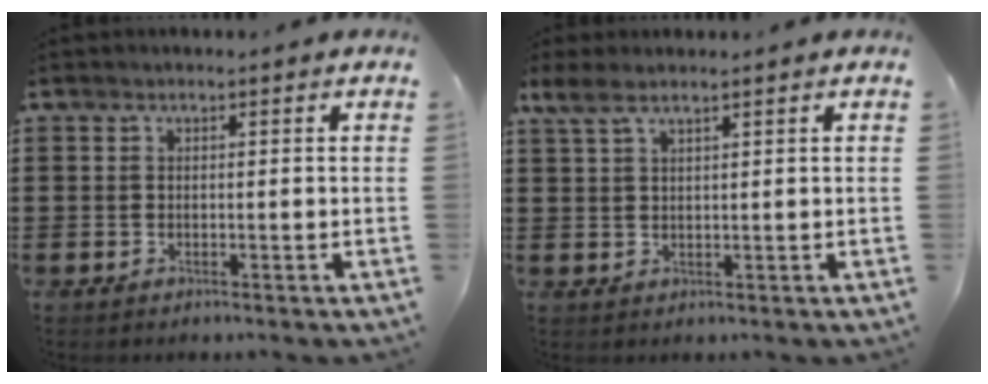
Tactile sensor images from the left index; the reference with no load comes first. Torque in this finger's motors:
{"motor_torque": [2.14, 0.00, 0.22, 0.05]}